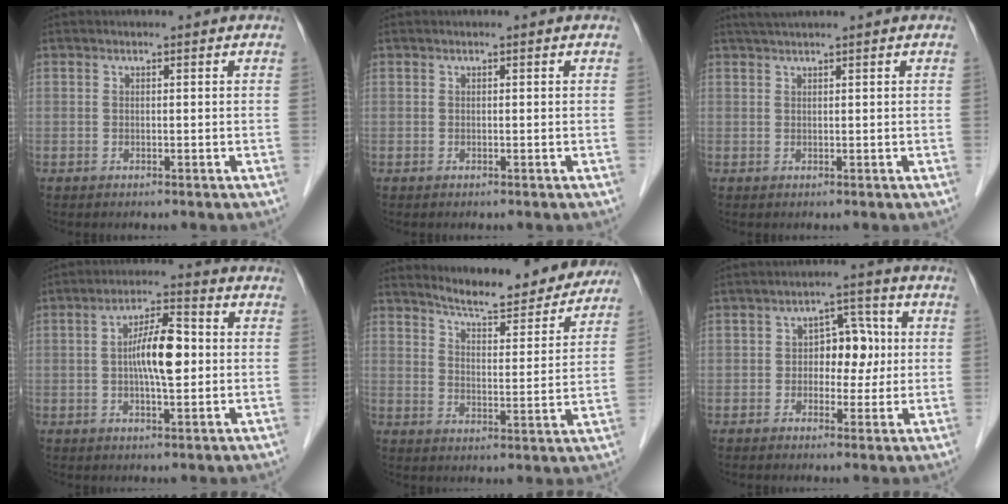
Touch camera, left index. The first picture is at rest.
{"total": 0.0}
{"total": 2.0, "force": [1.7, -0.5, 1.0], "torque": [-0.017, 0.014, 0.036]}
{"total": 7.9, "force": [0.0, 2.0, 7.6], "torque": [-0.142, 0.013, -0.002]}
{"total": 12.4, "force": [11.9, 2.0, 3.0], "torque": [-0.039, -0.013, 0.161]}
{"total": 6.2, "force": [0.2, 3.8, 4.9], "torque": [-0.069, 0.023, 0.004]}